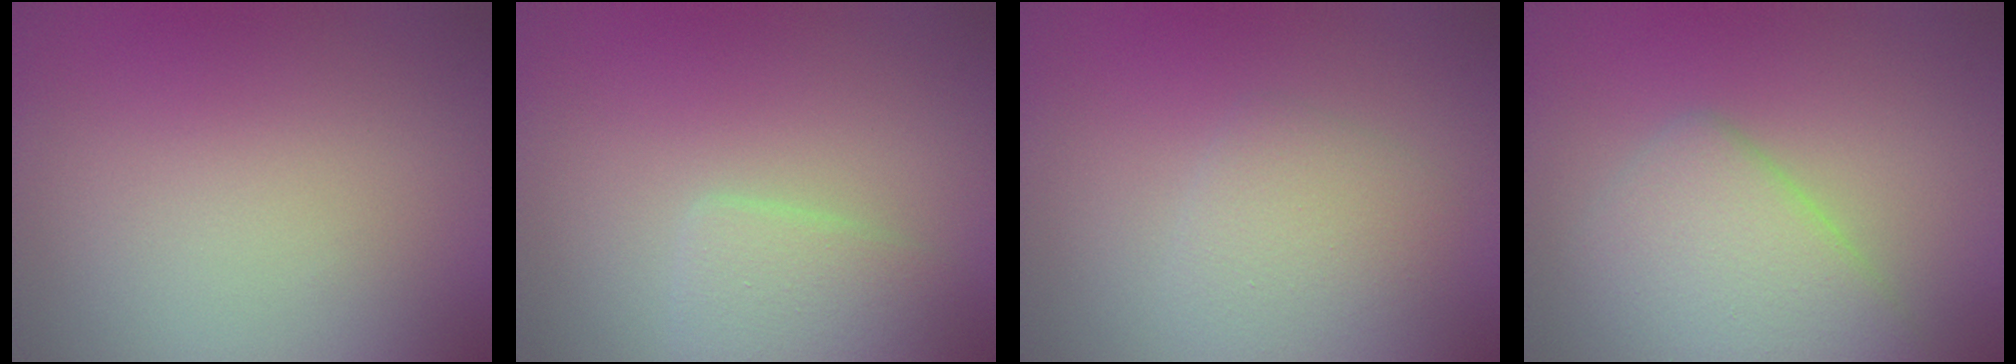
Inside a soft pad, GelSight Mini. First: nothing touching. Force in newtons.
{"total": 2.4, "press": 2.4, "slide": 0.1}
{"total": 2.7, "press": 2.7, "slide": 0.0}
{"total": 5.5, "press": 5.5, "slide": 0.2}